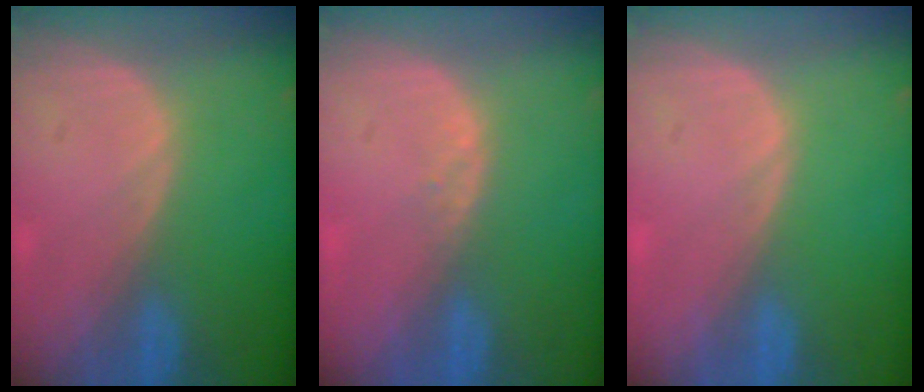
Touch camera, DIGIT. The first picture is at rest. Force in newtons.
{"total": 1.1, "press": 0.8, "slide": 0.7}
{"total": 0.0}